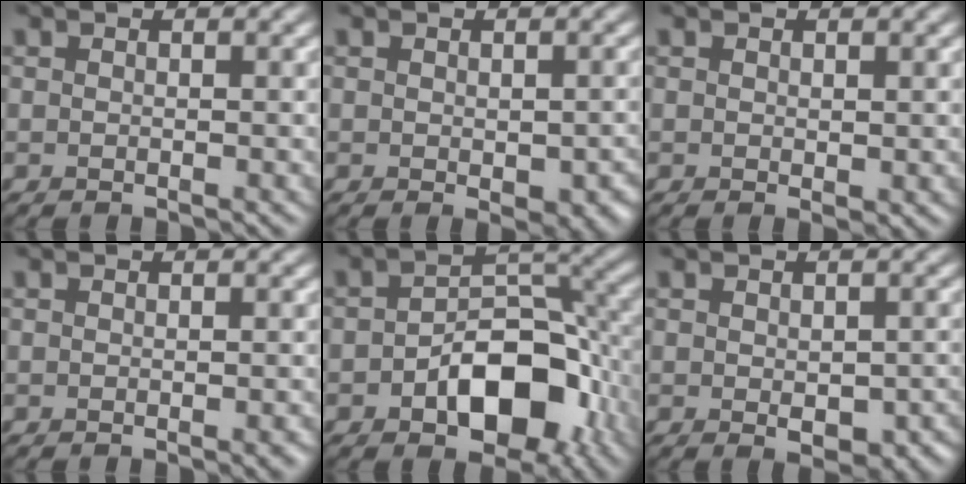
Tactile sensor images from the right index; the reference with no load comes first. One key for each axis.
{"total": 3.6, "fx": -0.8, "fy": 1.8, "fz": 3.0, "tx": -0.036, "ty": -0.010, "tz": -0.004}
{"total": 0.7, "fx": 0.1, "fy": 0.2, "fz": 0.7, "tx": -0.008, "ty": -0.002, "tz": 0.002}
{"total": 1.1, "fx": -0.4, "fy": 0.2, "fz": 1.0, "tx": -0.012, "ty": -0.002, "tz": -0.006}
{"total": 9.0, "fx": -3.1, "fy": 5.3, "fz": 6.6, "tx": -0.086, "ty": 0.003, "tz": -0.049}
{"total": 4.1, "fx": -1.1, "fy": 2.1, "fz": 3.3, "tx": -0.045, "ty": -0.013, "tz": -0.007}